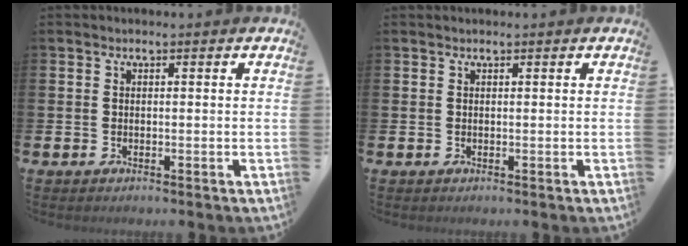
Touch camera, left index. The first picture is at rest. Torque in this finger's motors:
{"motor_torque": [-0.79, -0.51, -0.76, -0.05]}